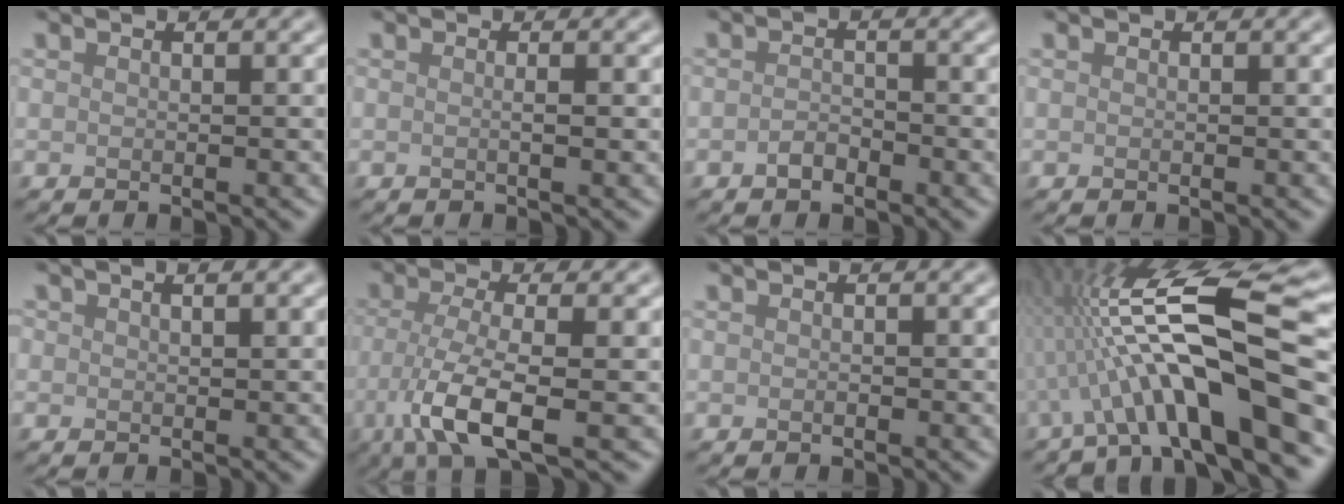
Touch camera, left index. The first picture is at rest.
{"total": 1.1, "force": [0.0, 0.3, 1.0], "torque": [-0.011, 0.002, -0.004]}
{"total": 1.3, "force": [-0.9, 0.6, 0.8], "torque": [-0.017, 0.002, -0.018]}
{"total": 0.0}
{"total": 1.2, "force": [0.8, 0.5, 0.8], "torque": [-0.011, -0.001, 0.011]}
{"total": 5.8, "force": [-2.0, 1.5, 5.3], "torque": [-0.104, -0.010, -0.041]}
{"total": 0.0}
{"total": 13.3, "force": [-1.9, 3.0, 12.8], "torque": [-0.203, 0.029, -0.036]}